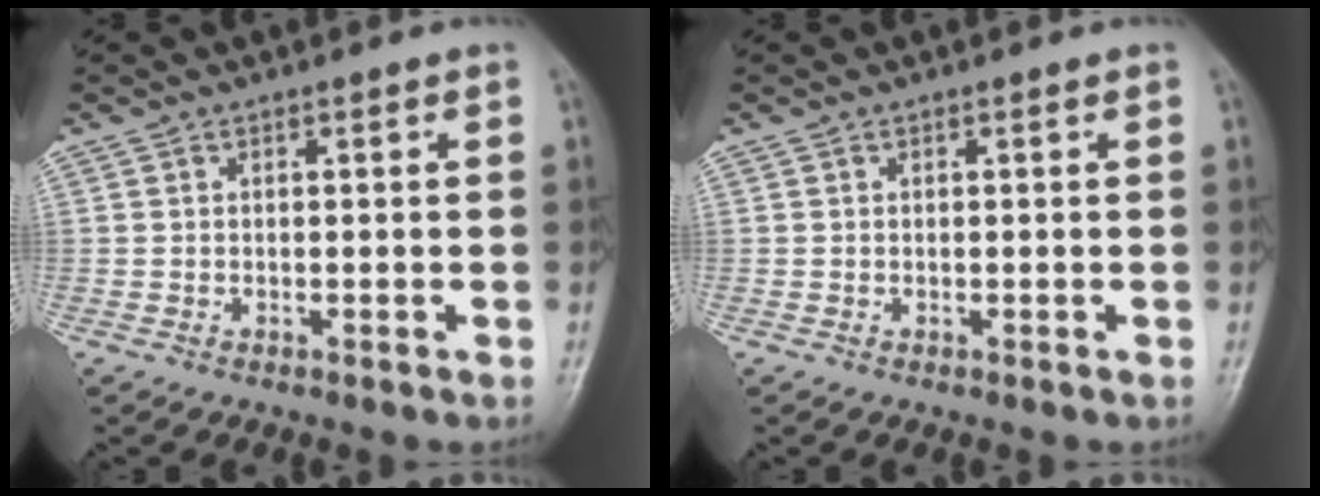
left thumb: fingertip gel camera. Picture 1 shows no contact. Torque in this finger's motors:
{"motor_torque": [0.01, -0.01, -0.04, -0.04, 0.00]}